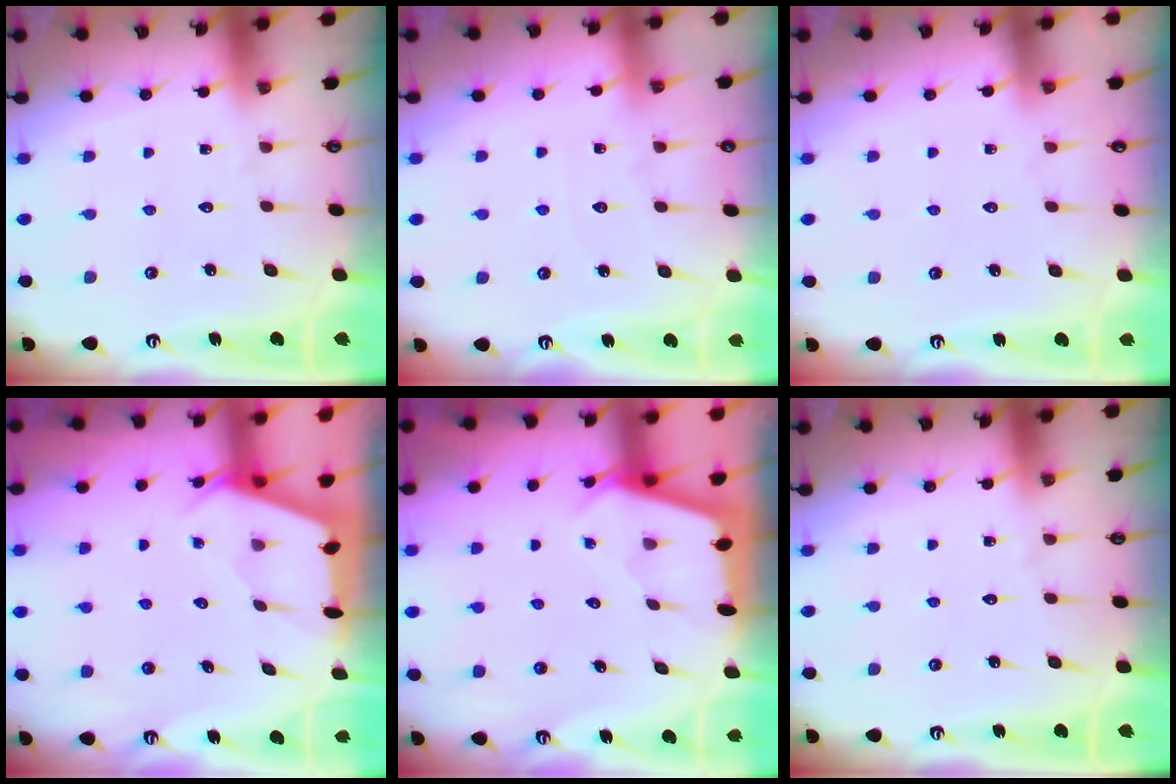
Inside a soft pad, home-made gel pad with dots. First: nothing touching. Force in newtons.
{"total": 2.4, "press": 2.4, "slide": 0.4}
{"total": 1.6, "press": 1.5, "slide": 0.3}
{"total": 2.4, "press": 2.4, "slide": 0.4}
{"total": 2.4, "press": 2.4, "slide": 0.3}
{"total": 0.0}